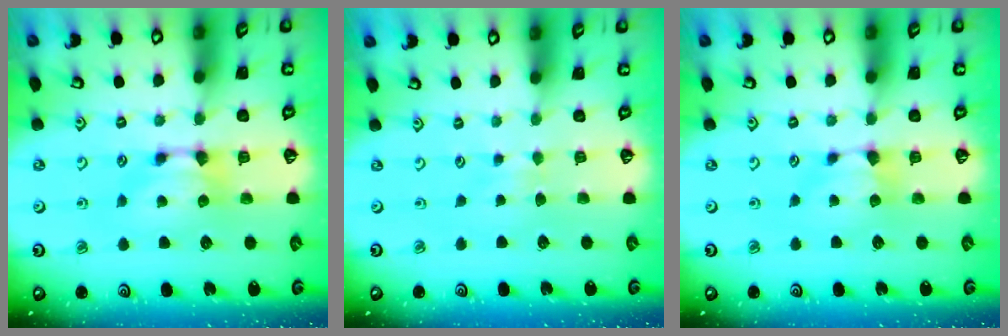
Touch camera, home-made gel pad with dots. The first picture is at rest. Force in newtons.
{"total": 3.1, "press": 3.1, "slide": 0.3}
{"total": 0.0}